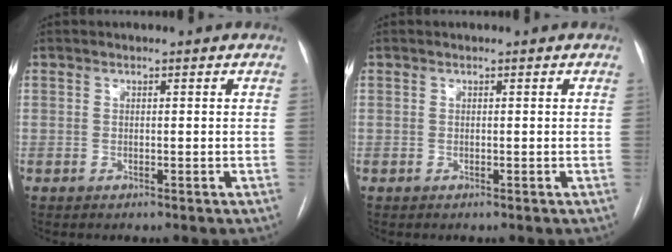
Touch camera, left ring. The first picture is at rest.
{"total": 0.0}